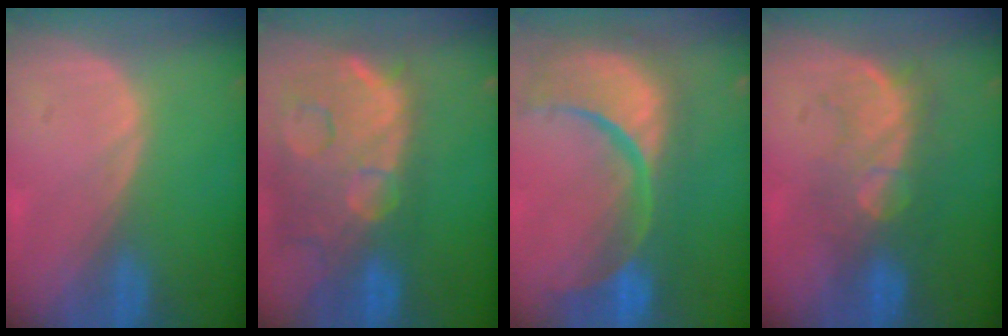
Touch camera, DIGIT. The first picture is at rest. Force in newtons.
{"total": 14.8, "press": 12.1, "slide": 8.6}
{"total": 15.2, "press": 12.1, "slide": 9.2}
{"total": 8.1, "press": 7.8, "slide": 2.2}